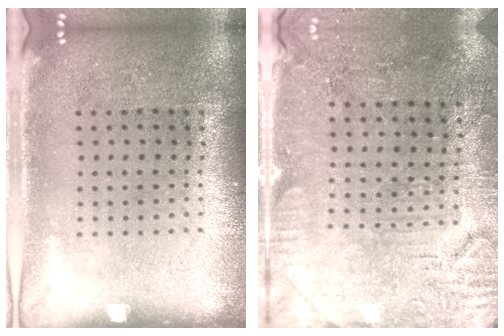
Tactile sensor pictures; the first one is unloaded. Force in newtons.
{"total": 3.0, "press": 2.8, "slide": 0.9}